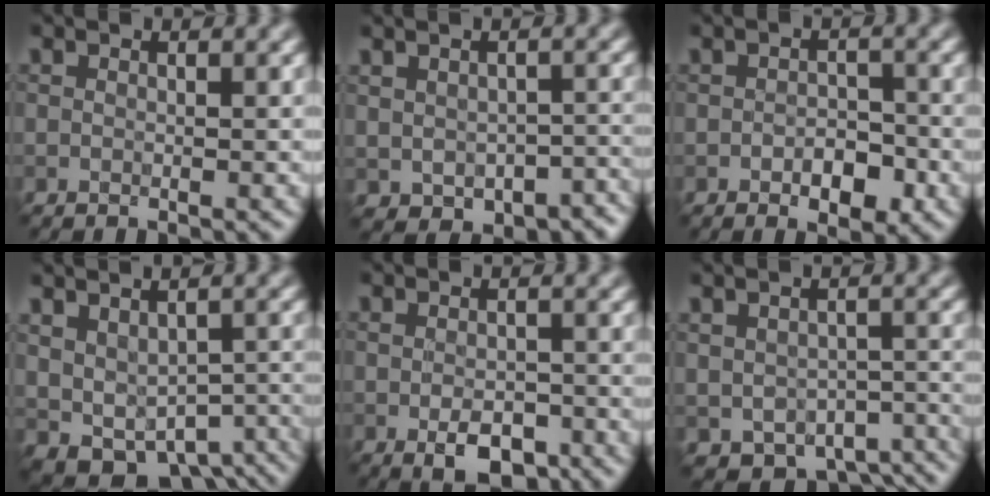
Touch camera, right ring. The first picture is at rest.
{"total": 4.6, "force": [-2.2, 3.2, 2.4], "torque": [-0.035, -0.023, -0.009]}
{"total": 2.8, "force": [-1.6, 1.5, 1.7], "torque": [-0.024, -0.001, -0.019]}
{"total": 7.0, "force": [-2.7, 4.6, 4.5], "torque": [-0.065, -0.021, -0.006]}
{"total": 3.2, "force": [-1.7, 1.6, 2.1], "torque": [-0.038, -0.006, -0.021]}
{"total": 6.0, "force": [-3.7, 3.6, 3.0], "torque": [-0.040, -0.027, -0.036]}